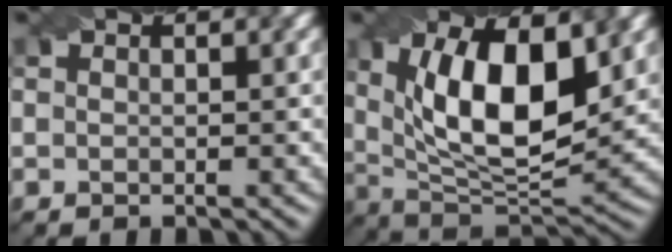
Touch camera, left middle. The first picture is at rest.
{"total": 11.7, "force": [2.7, 4.9, 10.3], "torque": [-0.162, -0.004, 0.044]}